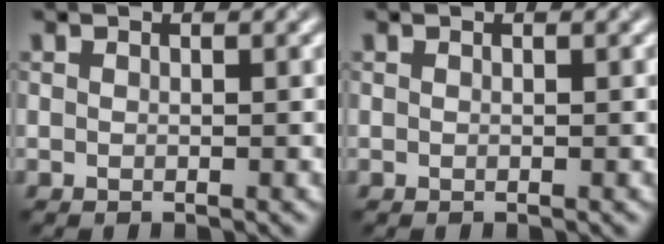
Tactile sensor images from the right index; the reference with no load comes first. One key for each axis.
{"total": 0.0}